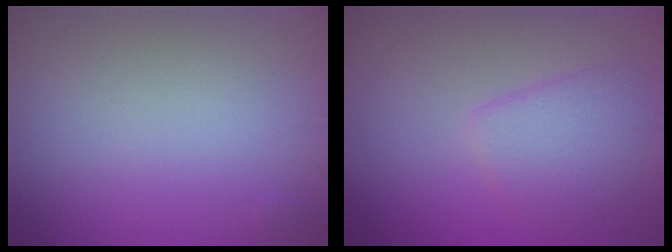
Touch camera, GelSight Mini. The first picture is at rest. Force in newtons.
{"total": 3.0, "press": 3.0, "slide": 0.2}